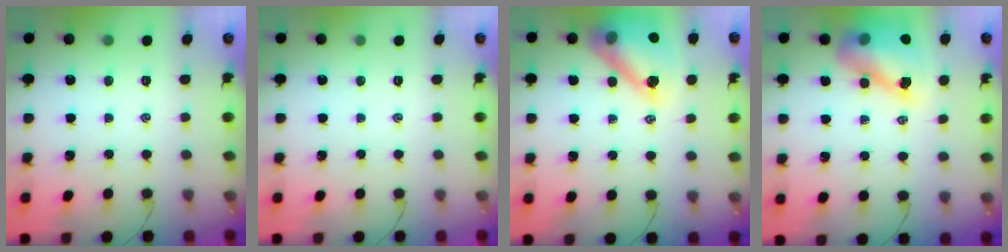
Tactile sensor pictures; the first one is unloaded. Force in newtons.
{"total": 0.0}
{"total": 14.5, "press": 13.8, "slide": 4.4}
{"total": 12.8, "press": 12.2, "slide": 3.6}